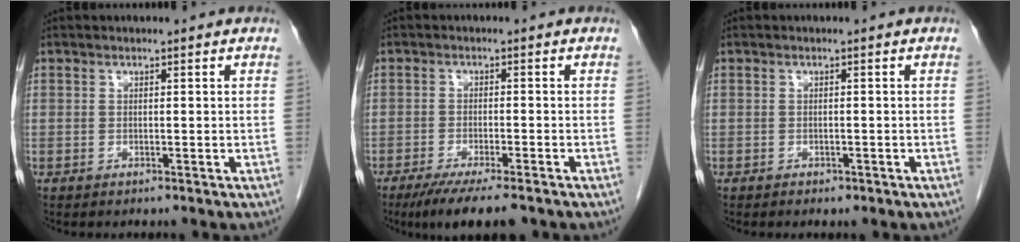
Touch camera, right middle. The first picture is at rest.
{"total": 8.5, "force": [-6.4, 1.1, 5.4], "torque": [-0.078, -0.017, -0.097]}
{"total": 1.1, "force": [-0.7, 0.7, 0.5], "torque": [-0.008, 0.001, -0.004]}